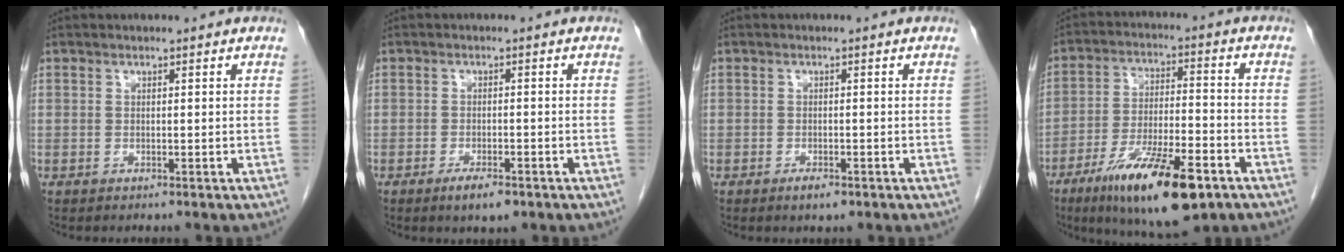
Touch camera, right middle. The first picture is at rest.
{"total": 3.5, "force": [-2.3, 1.0, 2.5], "torque": [-0.046, -0.001, -0.034]}
{"total": 1.8, "force": [-1.2, 0.6, 1.2], "torque": [-0.022, 0.000, -0.015]}
{"total": 16.3, "force": [-9.5, 3.6, 12.7], "torque": [-0.219, -0.023, -0.156]}